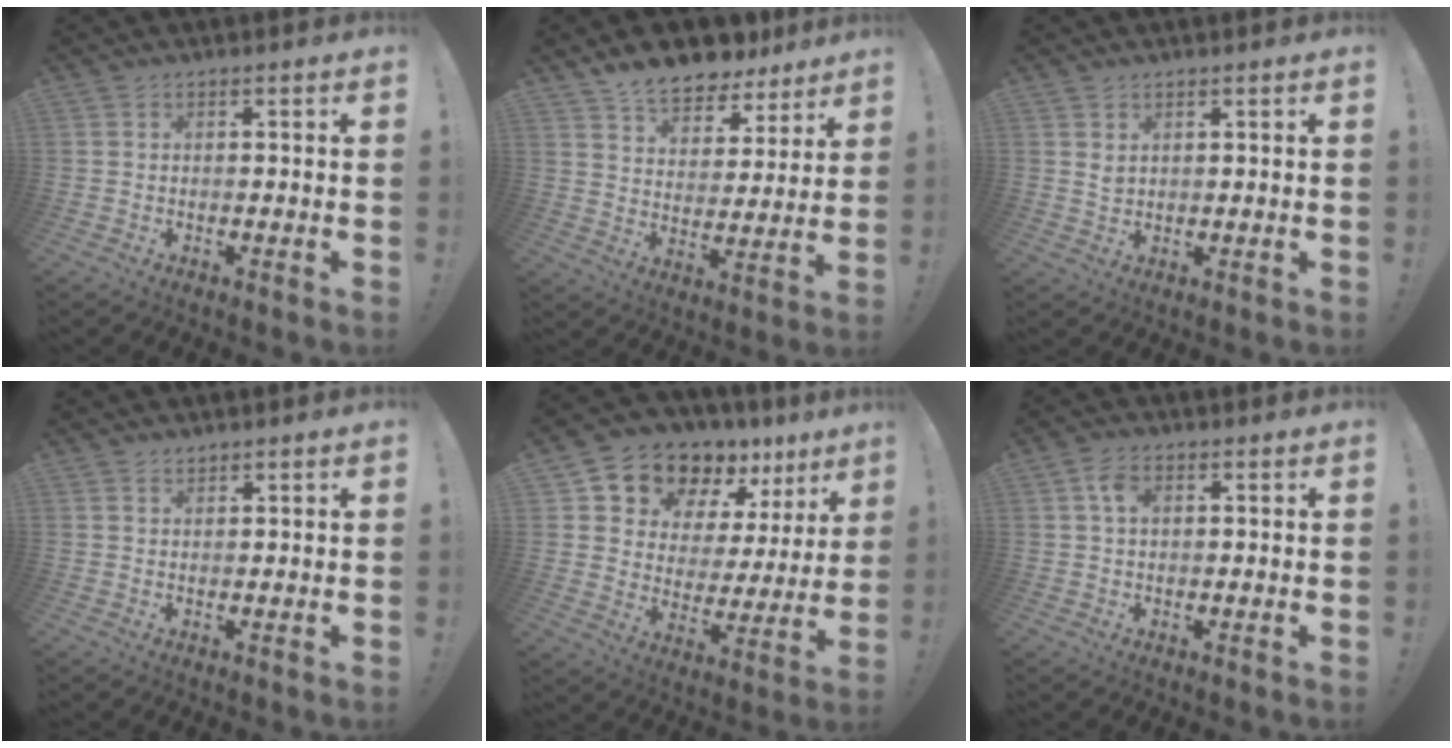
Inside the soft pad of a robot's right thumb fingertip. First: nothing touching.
{"total": 10.4, "force": [9.3, 4.2, 2.1], "torque": [-0.047, -0.077, 0.174]}
{"total": 2.1, "force": [1.4, 1.2, 1.0], "torque": [-0.013, -0.006, 0.026]}
{"total": 1.4, "force": [1.3, 0.5, 0.3], "torque": [0.002, -0.009, 0.022]}
{"total": 13.3, "force": [11.1, 6.6, 3.2], "torque": [-0.053, -0.097, 0.204]}
{"total": 4.5, "force": [1.4, 2.9, 3.2], "torque": [-0.053, 0.004, 0.025]}